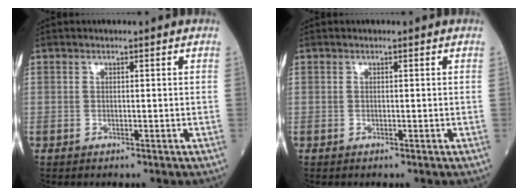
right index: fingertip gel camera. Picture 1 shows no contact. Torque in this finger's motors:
{"motor_torque": [0.00, 0.00, 0.00, -0.01]}